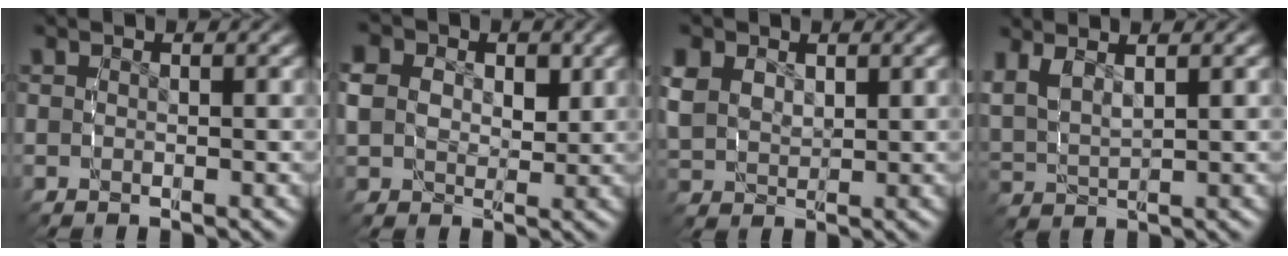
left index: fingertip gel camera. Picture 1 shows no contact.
{"total": 5.0, "force": [1.4, 4.1, 2.6], "torque": [-0.063, -0.016, 0.025]}
{"total": 3.8, "force": [1.6, 2.8, 2.0], "torque": [-0.054, -0.009, 0.040]}
{"total": 3.5, "force": [2.2, 1.8, 2.0], "torque": [-0.058, 0.000, 0.045]}